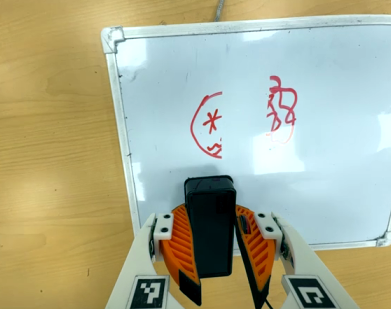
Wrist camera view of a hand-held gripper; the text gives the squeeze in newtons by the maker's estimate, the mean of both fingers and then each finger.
{"total": 9.9, "left": 9.5, "right": 10.2}